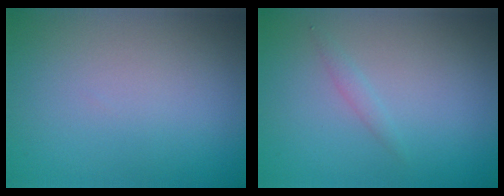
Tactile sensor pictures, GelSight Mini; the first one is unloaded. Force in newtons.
{"total": 0.8, "press": 0.8, "slide": 0.1}